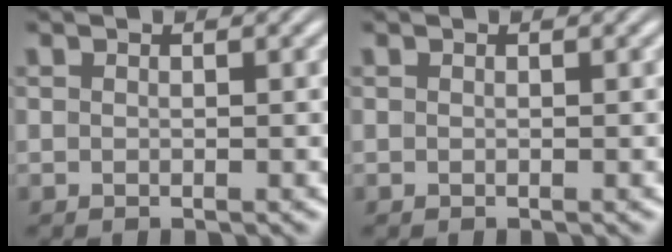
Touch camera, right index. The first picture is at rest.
{"total": 0.0}